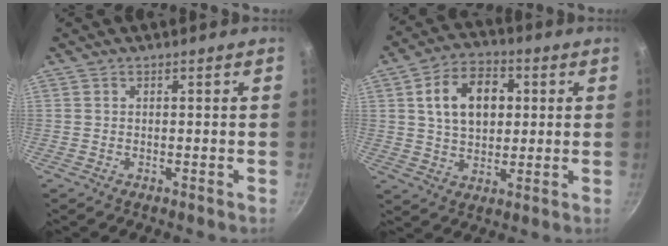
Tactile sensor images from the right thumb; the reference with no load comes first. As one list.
[{"total": 12.6, "force": [2.7, 8.5, 8.8], "torque": [-0.120, 0.006, 0.040]}]